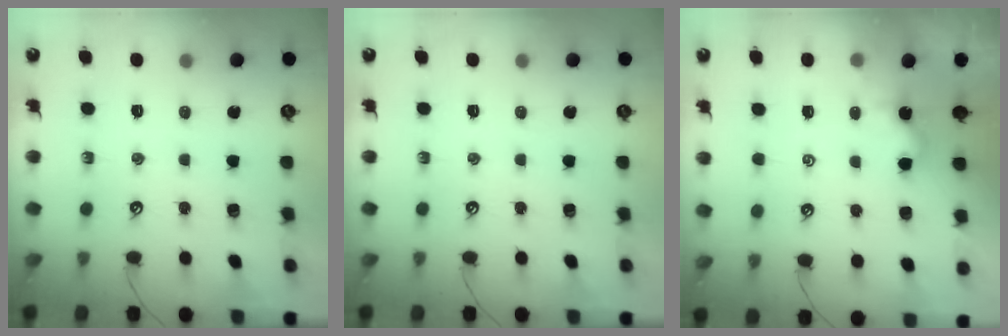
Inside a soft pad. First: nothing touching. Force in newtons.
{"total": 0.0}
{"total": 1.2, "press": 1.1, "slide": 0.1}